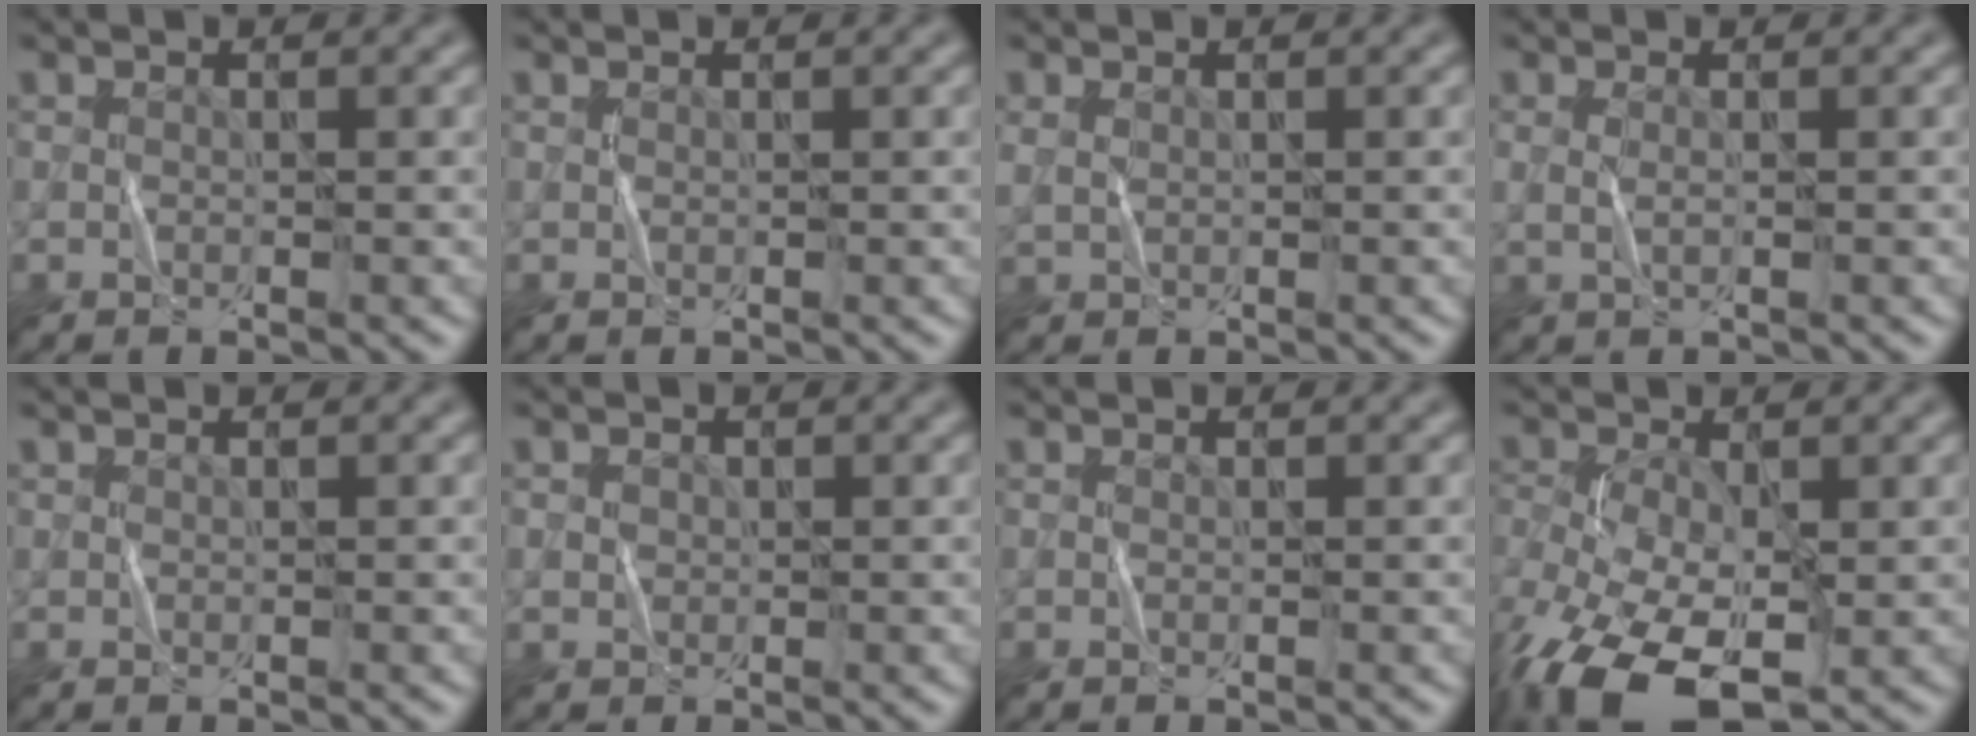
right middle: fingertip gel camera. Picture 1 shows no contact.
{"total": 0.0}
{"total": 1.1, "force": [0.5, 0.6, 0.8], "torque": [-0.025, 0.001, 0.013]}
{"total": 1.1, "force": [0.2, 0.3, 1.1], "torque": [-0.025, -0.002, 0.005]}
{"total": 0.0}
{"total": 1.0, "force": [0.1, 0.9, 0.4], "torque": [-0.004, 0.000, 0.001]}
{"total": 0.0}
{"total": 10.9, "force": [-4.7, 5.9, 7.9], "torque": [-0.175, -0.038, -0.082]}